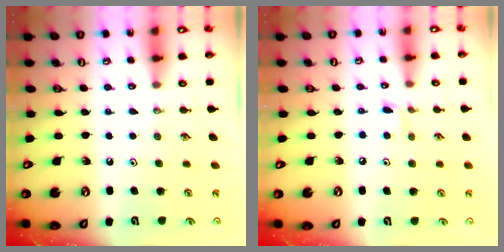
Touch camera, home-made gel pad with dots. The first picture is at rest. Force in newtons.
{"total": 5.4, "press": 5.3, "slide": 0.7}